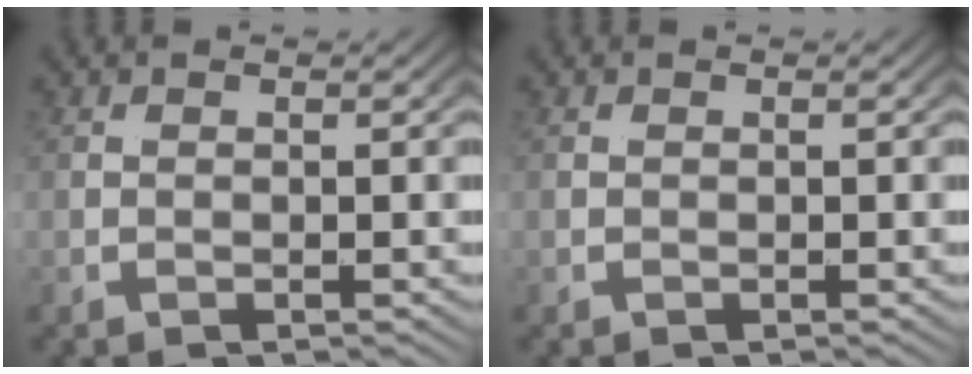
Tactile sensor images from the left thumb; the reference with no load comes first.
{"total": 0.0}